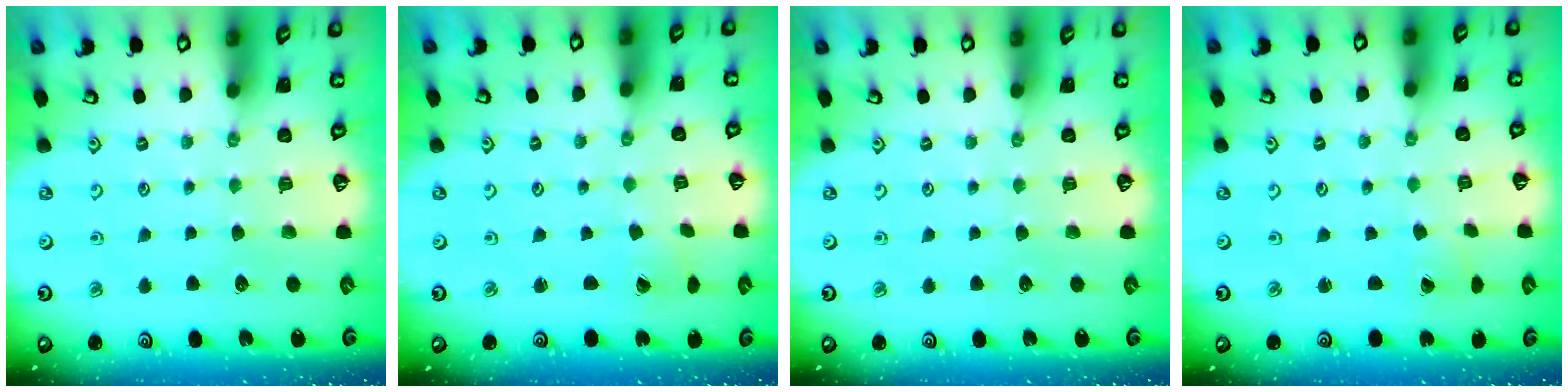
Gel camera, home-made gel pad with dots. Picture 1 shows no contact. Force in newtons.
{"total": 0.6, "press": 0.6, "slide": 0.0}
{"total": 0.0}
{"total": 0.8, "press": 0.7, "slide": 0.1}